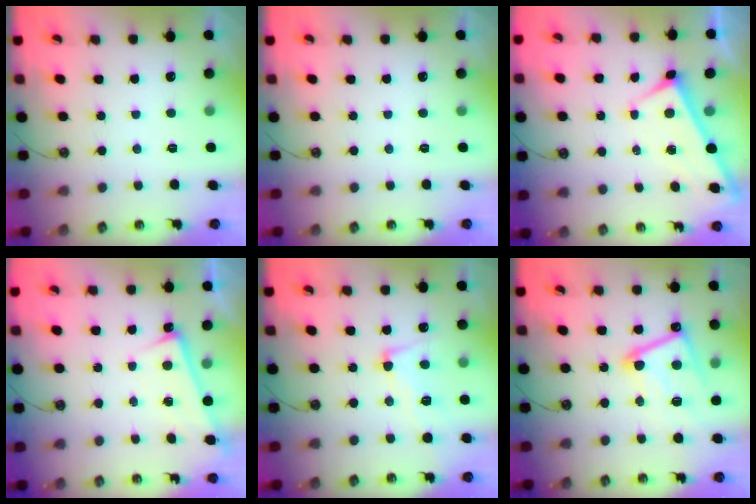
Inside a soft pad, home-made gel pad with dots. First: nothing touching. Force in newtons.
{"total": 0.0}
{"total": 1.4, "press": 1.3, "slide": 0.5}
{"total": 2.8, "press": 2.7, "slide": 0.4}
{"total": 3.8, "press": 3.7, "slide": 0.7}
{"total": 11.5, "press": 11.5, "slide": 0.7}